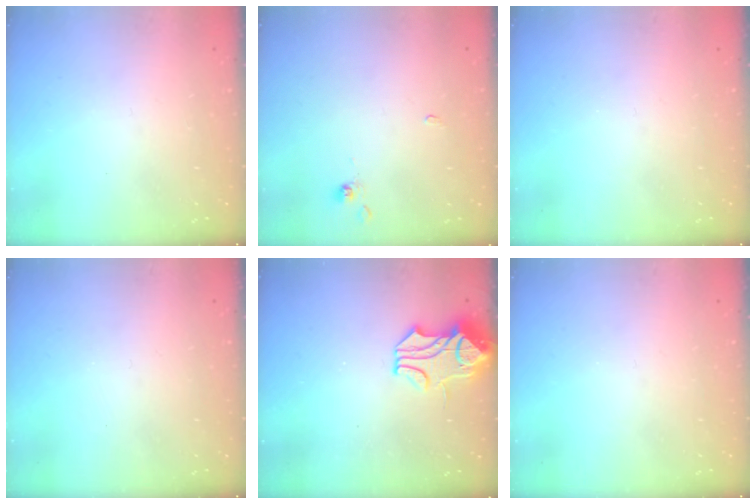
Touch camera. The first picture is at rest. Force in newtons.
{"total": 0.0}
{"total": 0.0}
{"total": 0.0}
{"total": 1.6, "press": 0.8, "slide": 1.4}
{"total": 0.0}